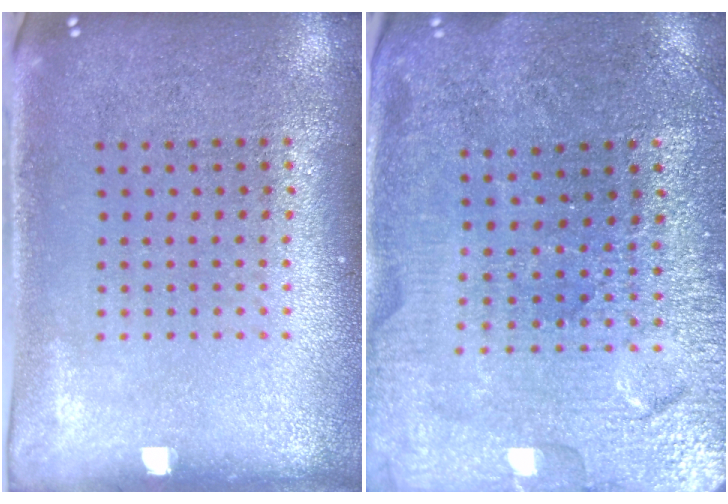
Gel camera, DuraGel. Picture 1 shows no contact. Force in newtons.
{"total": 3.1, "press": 3.1, "slide": 0.0}